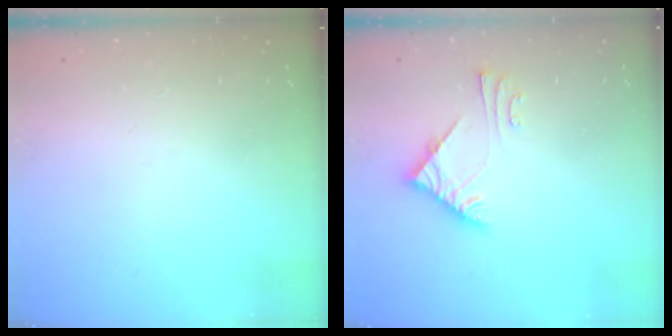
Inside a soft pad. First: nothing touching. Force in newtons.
{"total": 6.0, "press": 6.0, "slide": 0.7}